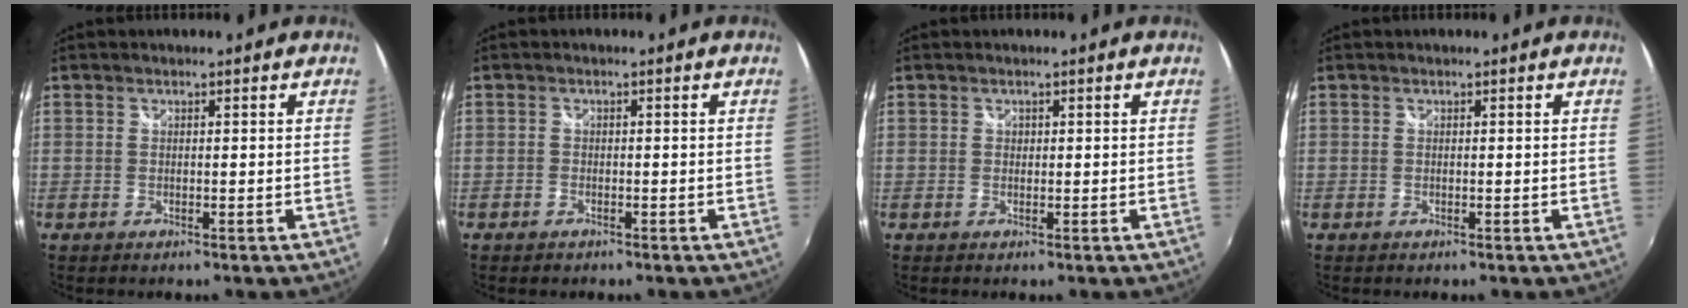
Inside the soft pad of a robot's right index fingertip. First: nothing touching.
{"total": 1.3, "force": [-0.9, 0.9, 0.3], "torque": [-0.009, -0.001, -0.017]}
{"total": 0.5, "force": [0.1, 0.5, 0.0], "torque": [0.001, 0.000, 0.000]}
{"total": 0.0}